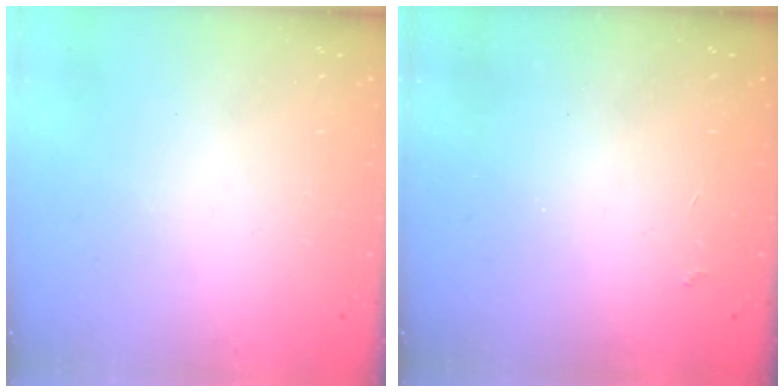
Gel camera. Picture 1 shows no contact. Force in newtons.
{"total": 2.7, "press": 2.7, "slide": 0.5}